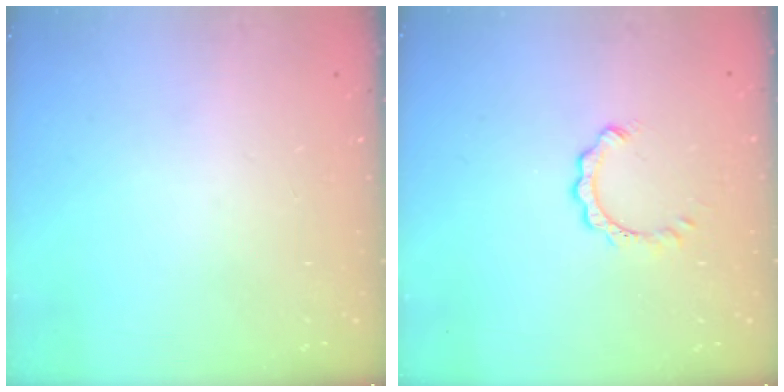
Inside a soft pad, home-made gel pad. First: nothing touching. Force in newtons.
{"total": 3.7, "press": 3.7, "slide": 0.2}